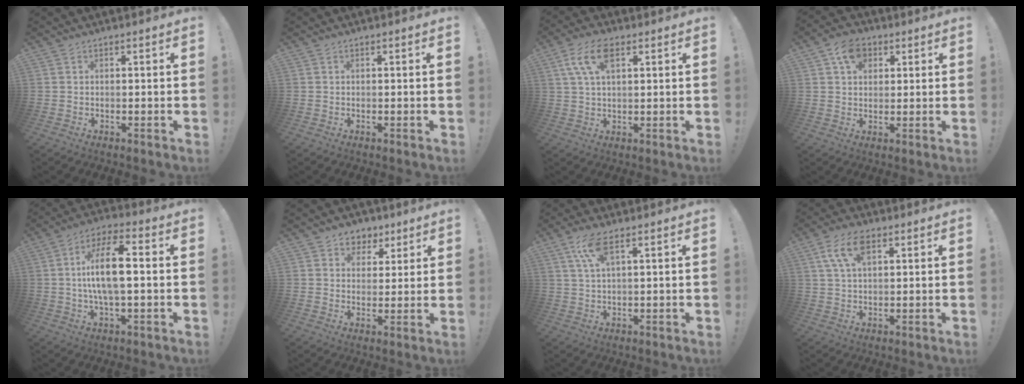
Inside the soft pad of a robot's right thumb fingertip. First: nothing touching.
{"total": 0.0}
{"total": 9.4, "force": [3.8, 4.4, 7.3], "torque": [-0.140, 0.005, 0.072]}
{"total": 8.0, "force": [3.8, 5.9, 3.9], "torque": [-0.061, -0.004, 0.072]}
{"total": 13.1, "force": [0.3, 4.6, 12.2], "torque": [-0.220, 0.006, -0.001]}
{"total": 6.1, "force": [3.0, 5.3, 0.7], "torque": [-0.001, -0.021, 0.060]}
{"total": 6.6, "force": [3.3, 1.7, 5.4], "torque": [-0.102, -0.002, 0.059]}
{"total": 8.8, "force": [3.9, 4.4, 6.5], "torque": [-0.121, 0.000, 0.071]}